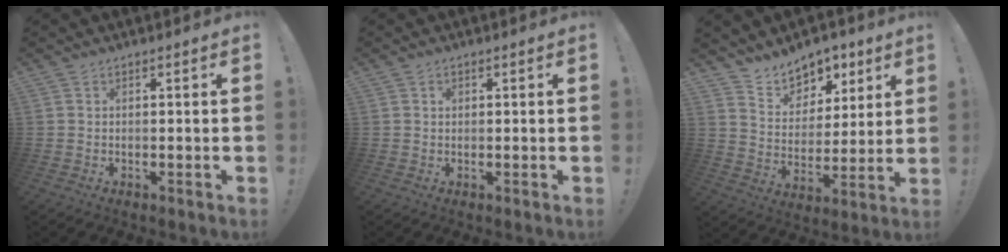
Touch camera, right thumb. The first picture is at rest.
{"total": 0.6, "force": [0.2, 0.6, 0.1], "torque": [0.002, 0.000, 0.004]}
{"total": 10.5, "force": [8.3, 6.2, 1.8], "torque": [-0.035, -0.070, 0.161]}